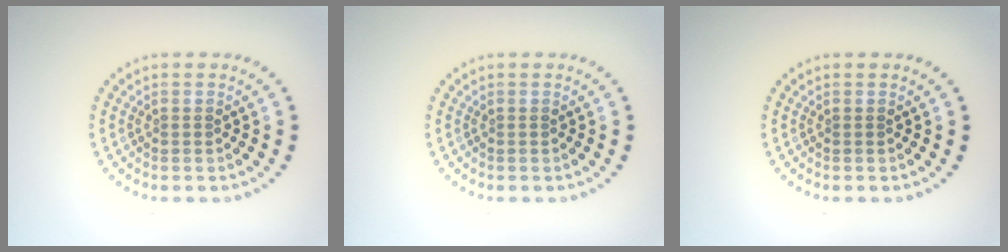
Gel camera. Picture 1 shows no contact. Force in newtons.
{"total": 0.0}
{"total": 0.0}